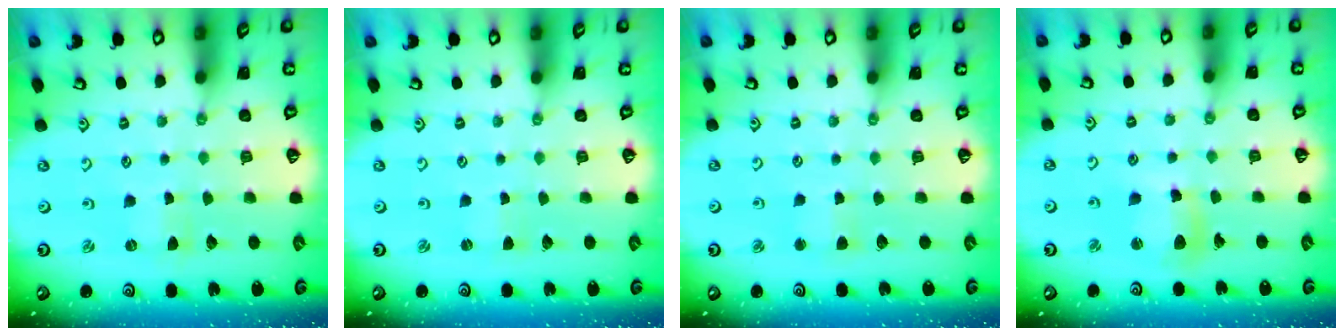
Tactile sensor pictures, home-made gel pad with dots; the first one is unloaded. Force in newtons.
{"total": 0.9, "press": 0.9, "slide": 0.2}
{"total": 2.8, "press": 2.8, "slide": 0.2}
{"total": 10.7, "press": 10.6, "slide": 1.4}